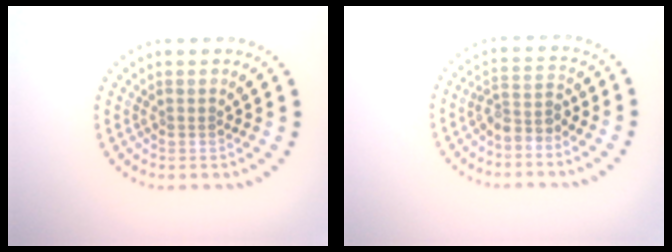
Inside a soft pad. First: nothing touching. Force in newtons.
{"total": 2.4, "press": 1.9, "slide": 1.5}